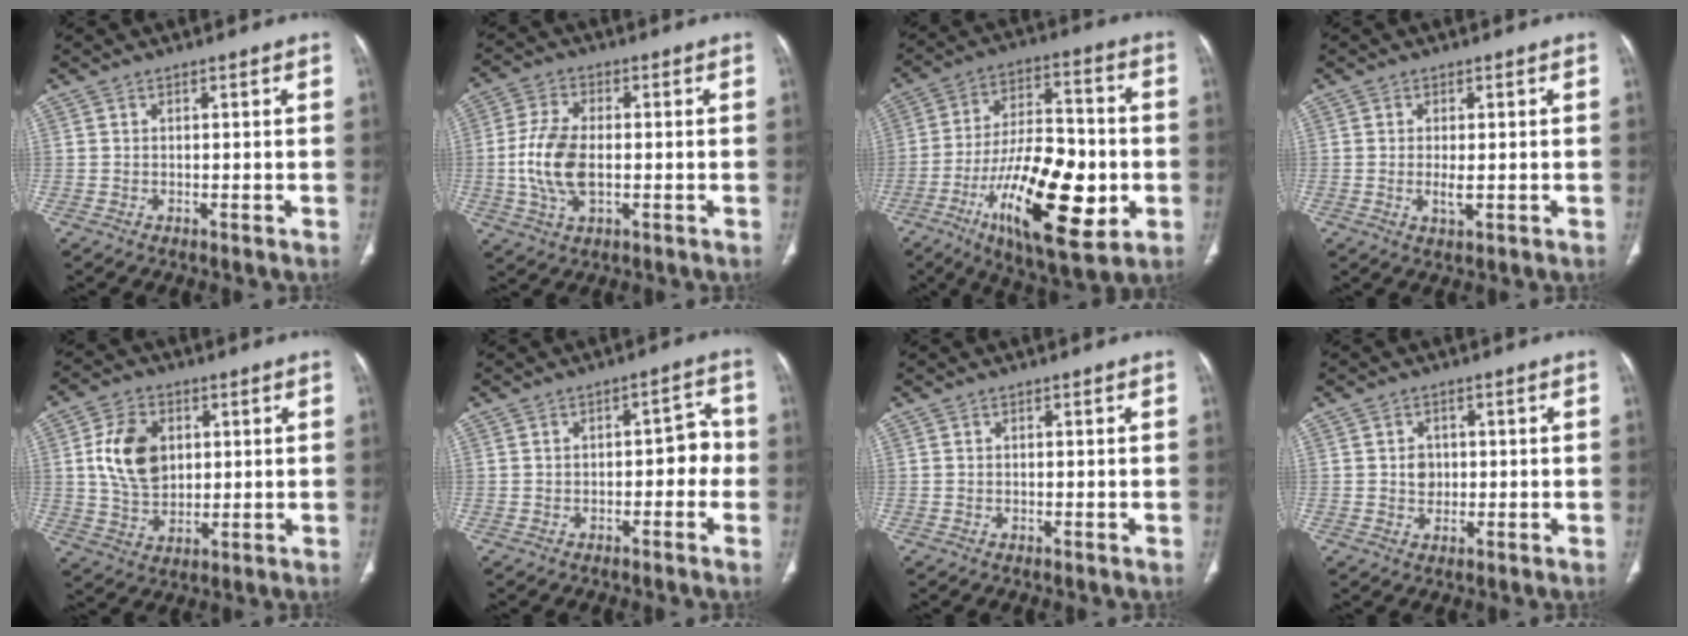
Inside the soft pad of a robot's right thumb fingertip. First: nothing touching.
{"total": 10.1, "force": [-1.0, 5.6, 8.4], "torque": [-0.176, 0.006, -0.018]}
{"total": 24.9, "force": [-7.3, 10.1, 21.6], "torque": [-0.356, 0.015, -0.107]}
{"total": 2.8, "force": [-0.3, 1.2, 2.5], "torque": [-0.050, -0.006, -0.004]}
{"total": 11.0, "force": [2.3, 7.8, 7.5], "torque": [-0.118, -0.008, 0.047]}
{"total": 5.0, "force": [-1.2, 3.0, 3.8], "torque": [-0.021, 0.030, -0.021]}
{"total": 0.0}
{"total": 2.8, "force": [0.2, 2.5, 1.4], "torque": [-0.006, 0.003, 0.004]}